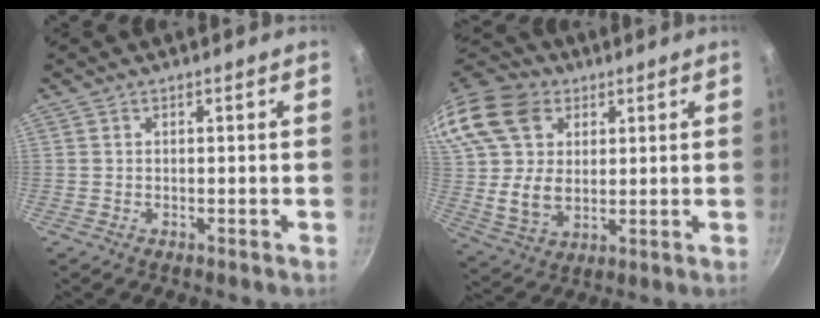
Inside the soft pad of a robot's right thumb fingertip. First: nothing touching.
{"total": 21.9, "force": [8.1, 15.9, 12.6], "torque": [-0.254, 0.000, 0.156]}